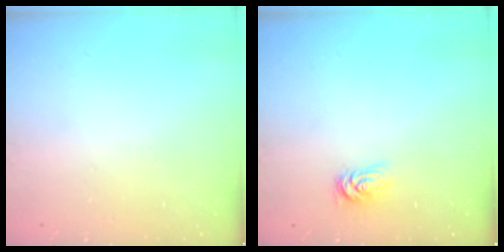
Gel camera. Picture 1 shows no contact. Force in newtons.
{"total": 2.6, "press": 2.6, "slide": 0.4}